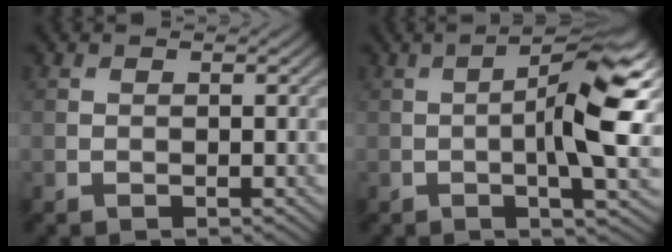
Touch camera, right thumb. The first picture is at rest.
{"total": 10.7, "force": [-0.1, 3.0, 10.3], "torque": [-0.171, 0.003, 0.001]}